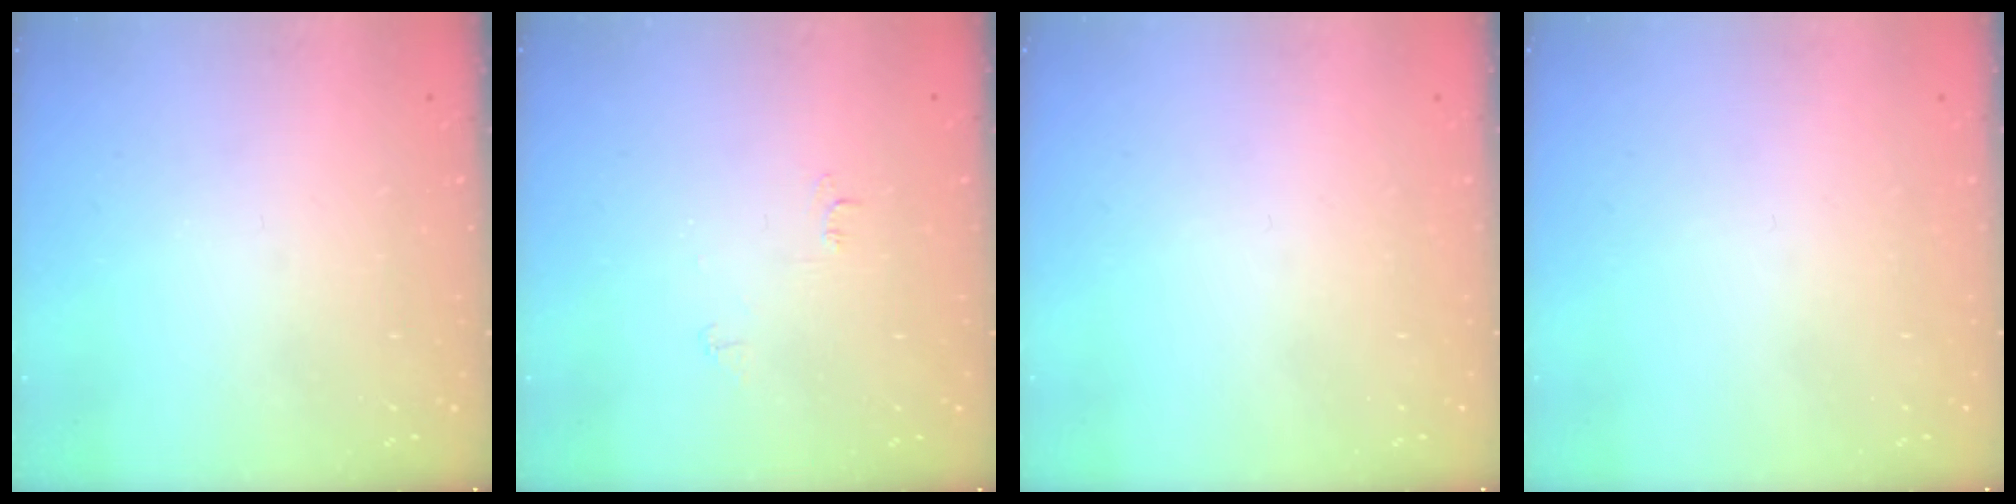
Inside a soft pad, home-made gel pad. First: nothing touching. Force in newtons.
{"total": 3.8, "press": 3.8, "slide": 0.5}
{"total": 1.8, "press": 1.8, "slide": 0.1}
{"total": 1.8, "press": 1.8, "slide": 0.1}